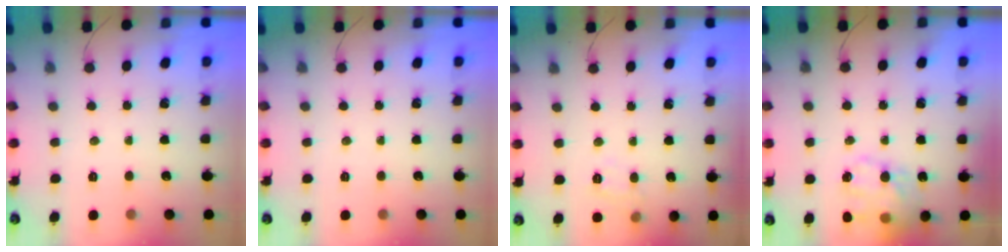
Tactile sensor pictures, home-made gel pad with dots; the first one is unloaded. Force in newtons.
{"total": 0.0}
{"total": 6.6, "press": 6.5, "slide": 1.3}
{"total": 17.7, "press": 17.4, "slide": 3.3}